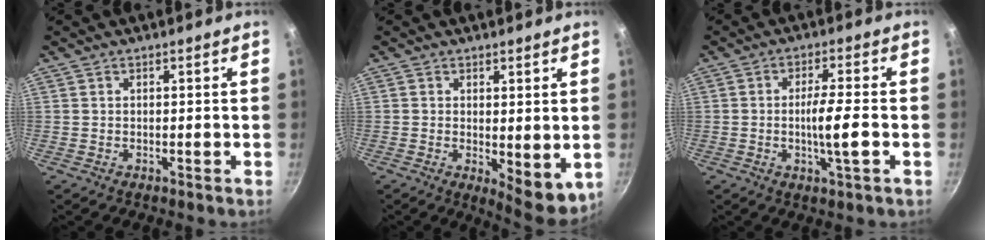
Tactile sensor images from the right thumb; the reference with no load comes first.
{"total": 7.3, "force": [0.0, 3.2, 6.5], "torque": [-0.082, -0.020, 0.006]}
{"total": 6.6, "force": [-1.3, 0.6, 6.4], "torque": [-0.118, 0.008, -0.026]}